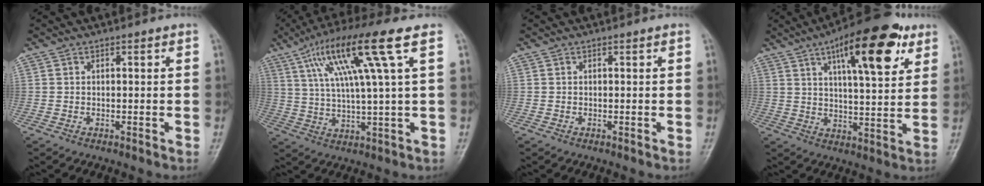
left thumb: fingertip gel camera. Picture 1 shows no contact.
{"total": 15.3, "force": [6.2, 0.8, 13.9], "torque": [-0.266, 0.001, 0.108]}
{"total": 0.0}
{"total": 17.9, "force": [8.9, 5.9, 14.4], "torque": [-0.186, -0.023, 0.130]}